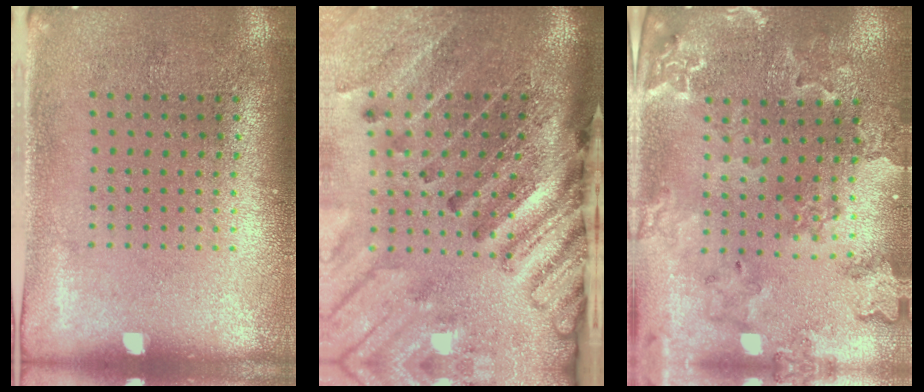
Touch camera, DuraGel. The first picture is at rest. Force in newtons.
{"total": 4.5, "press": 3.4, "slide": 2.9}
{"total": 1.9, "press": 1.9, "slide": 0.3}